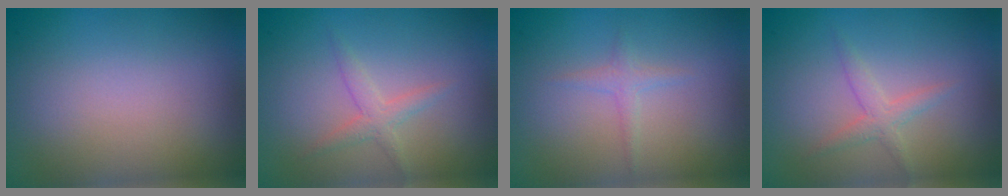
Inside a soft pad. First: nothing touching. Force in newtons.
{"total": 1.6, "press": 1.6, "slide": 0.1}
{"total": 1.1, "press": 1.1, "slide": 0.0}
{"total": 1.6, "press": 1.6, "slide": 0.1}